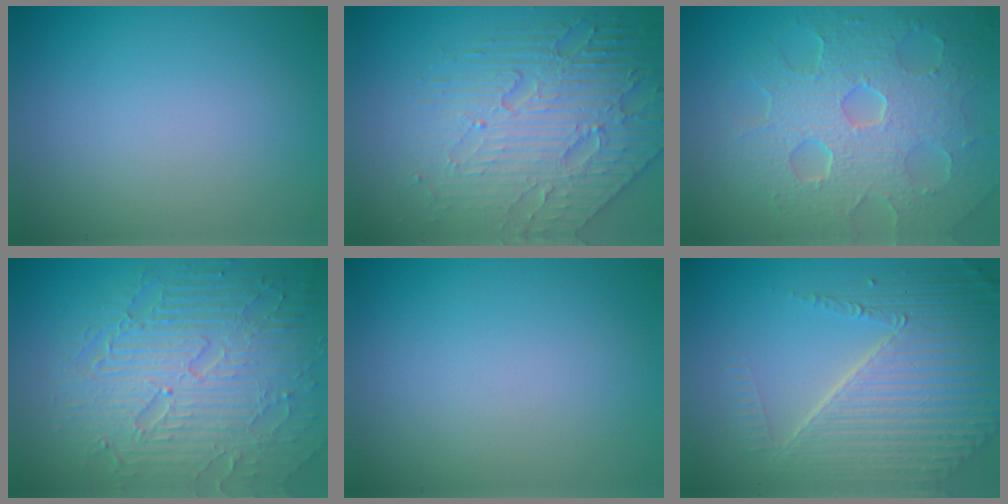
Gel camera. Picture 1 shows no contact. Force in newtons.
{"total": 6.7, "press": 5.3, "slide": 4.1}
{"total": 9.2, "press": 6.2, "slide": 6.8}
{"total": 9.2, "press": 6.3, "slide": 6.7}
{"total": 0.0}
{"total": 7.6, "press": 5.4, "slide": 5.3}